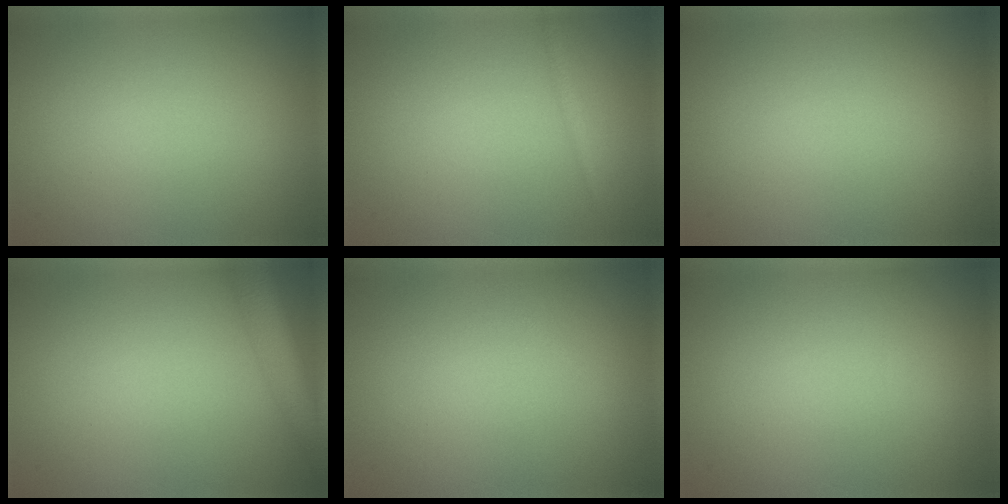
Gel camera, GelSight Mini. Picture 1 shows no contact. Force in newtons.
{"total": 0.6, "press": 0.6, "slide": 0.0}
{"total": 0.0}
{"total": 4.4, "press": 4.4, "slide": 0.3}
{"total": 0.0}
{"total": 0.0}